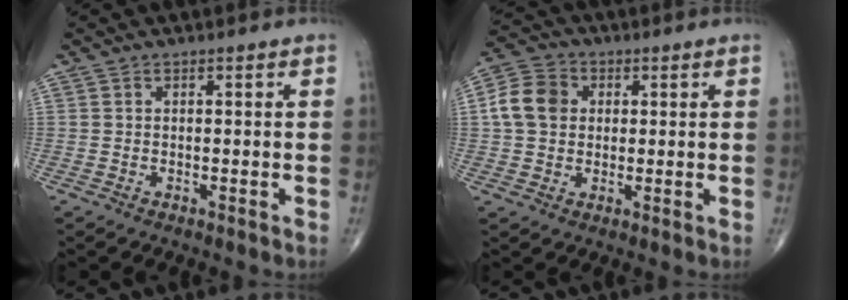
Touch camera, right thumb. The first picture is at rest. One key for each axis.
{"total": 8.3, "fx": 1.1, "fy": 6.8, "fz": 4.6, "tx": -0.075, "ty": 0.013, "tz": 0.012}